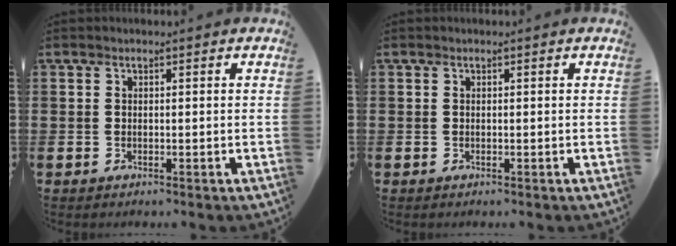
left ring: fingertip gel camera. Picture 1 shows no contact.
{"total": 0.0}